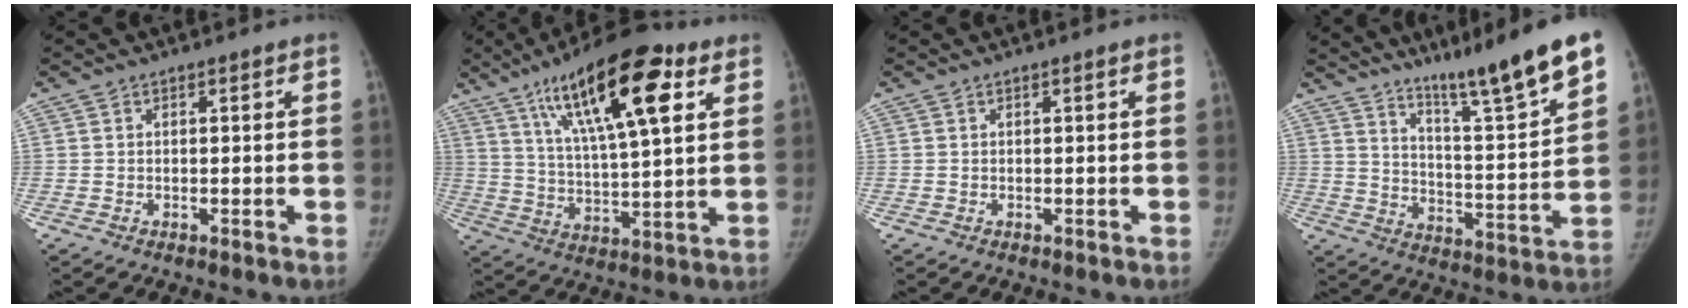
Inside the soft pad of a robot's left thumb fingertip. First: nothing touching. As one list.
[{"total": 21.1, "force": [10.1, 6.5, 17.3], "torque": [-0.259, -0.020, 0.168]}, {"total": 0.0}, {"total": 17.8, "force": [12.9, 0.8, 12.2], "torque": [-0.158, -0.078, 0.210]}]